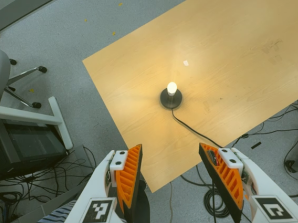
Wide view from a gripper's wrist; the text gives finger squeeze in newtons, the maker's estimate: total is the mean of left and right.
{"total": 0.0}